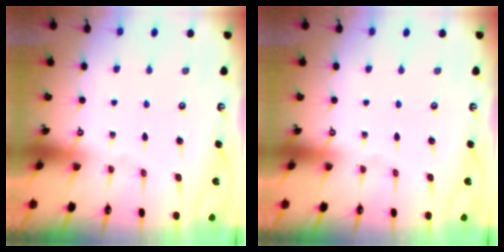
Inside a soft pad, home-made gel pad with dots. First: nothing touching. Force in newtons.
{"total": 0.0}